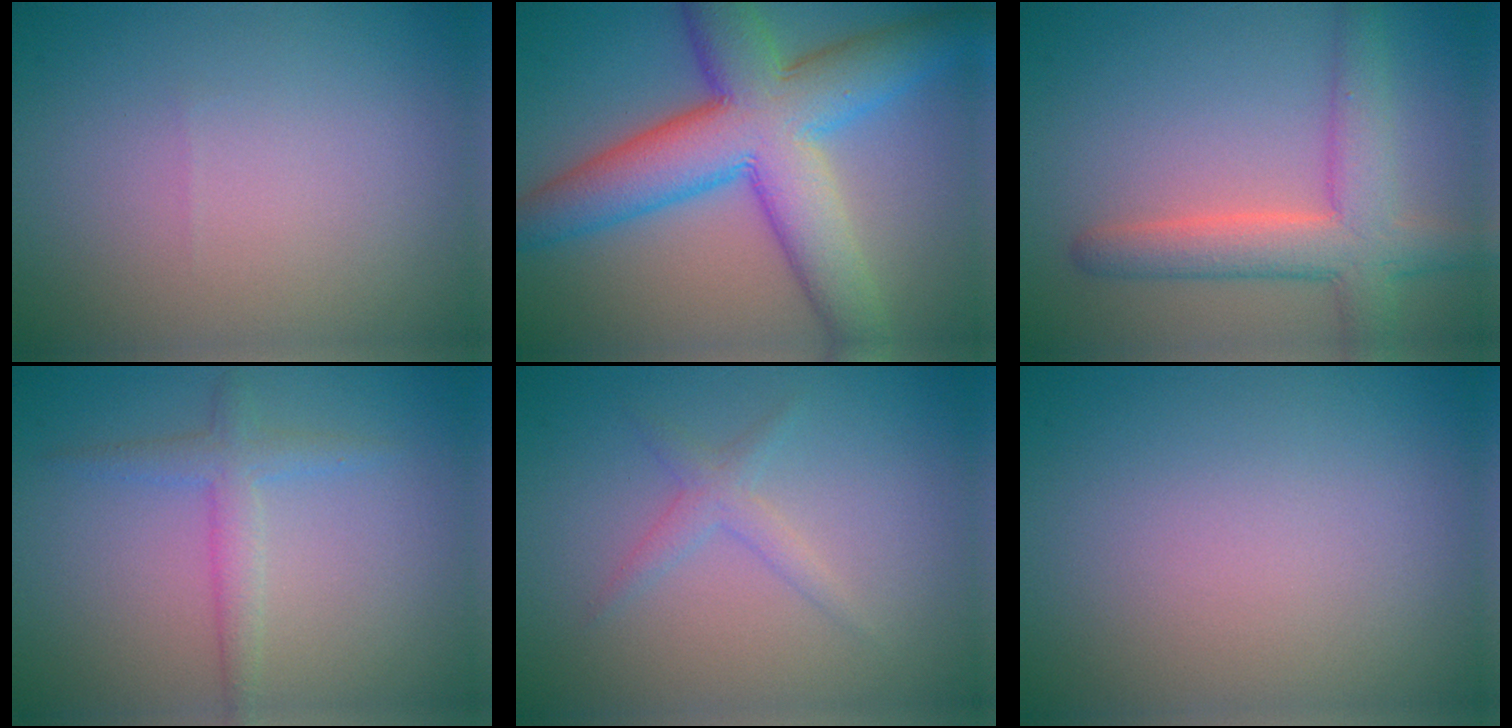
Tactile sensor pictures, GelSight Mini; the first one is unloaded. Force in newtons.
{"total": 11.1, "press": 11.1, "slide": 0.4}
{"total": 5.4, "press": 5.4, "slide": 0.4}
{"total": 2.3, "press": 2.3, "slide": 0.1}
{"total": 1.6, "press": 1.6, "slide": 0.1}
{"total": 0.0}